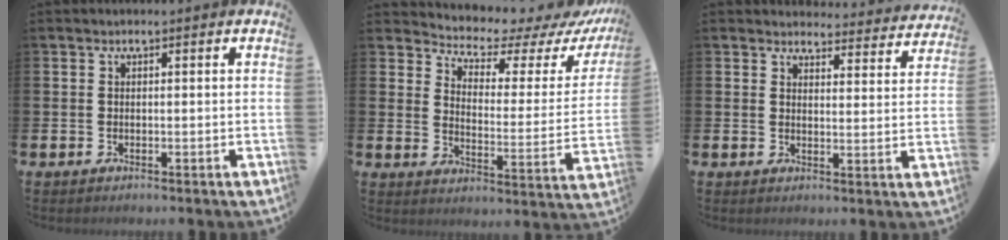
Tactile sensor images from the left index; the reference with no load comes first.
{"total": 5.9, "force": [5.7, 1.5, 1.1], "torque": [-0.041, -0.053, 0.090]}
{"total": 3.8, "force": [3.7, 0.8, 0.0], "torque": [-0.002, -0.031, 0.062]}